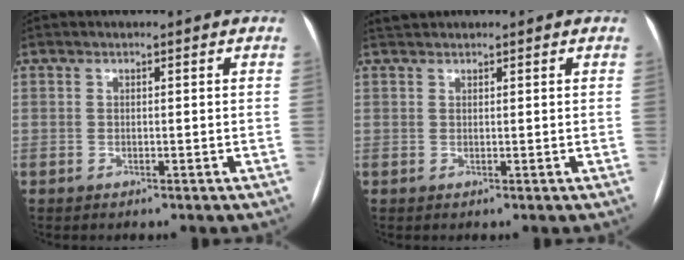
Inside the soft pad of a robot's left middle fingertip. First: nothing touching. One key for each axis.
{"total": 1.9, "fx": 1.8, "fy": 0.5, "fz": 0.5, "tx": -0.014, "ty": 0.019, "tz": 0.034}